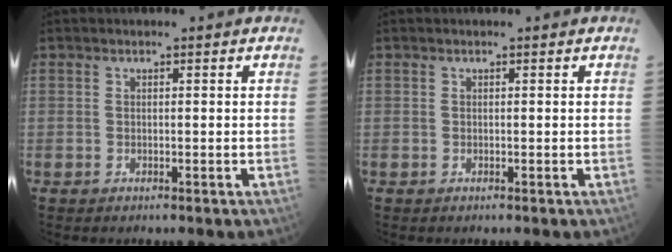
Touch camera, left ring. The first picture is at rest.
{"total": 0.0}